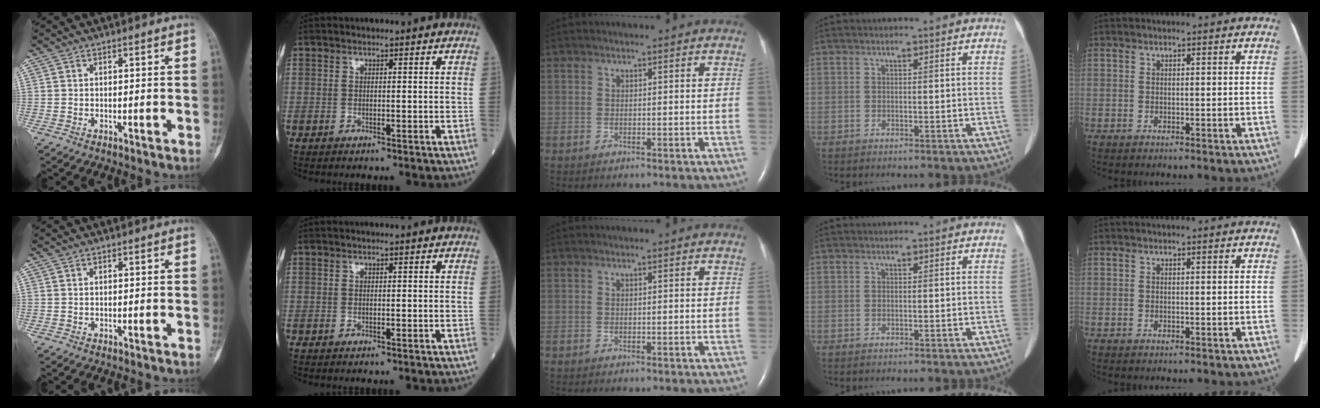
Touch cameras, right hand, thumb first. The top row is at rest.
{}